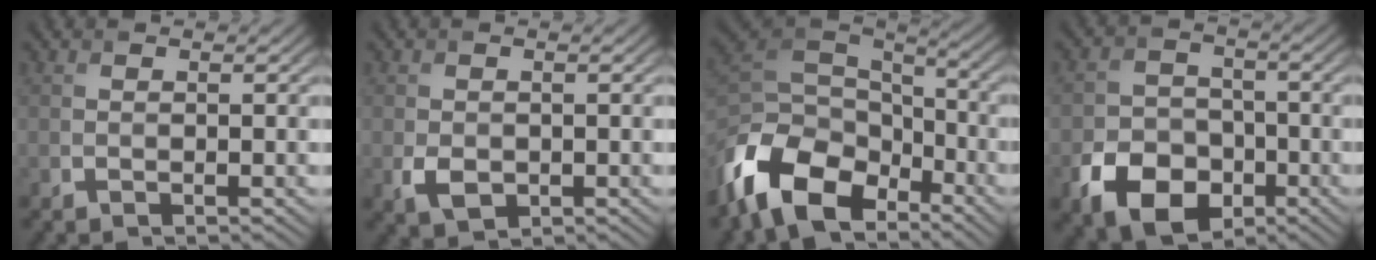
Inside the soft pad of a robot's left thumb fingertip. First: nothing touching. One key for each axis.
{"total": 2.6, "fx": -0.6, "fy": 2.0, "fz": 1.6, "tx": -0.035, "ty": -0.012, "tz": -0.009}
{"total": 15.0, "fx": -8.4, "fy": 8.7, "fz": 8.9, "tx": -0.226, "ty": -0.032, "tz": -0.162}
{"total": 8.7, "fx": -4.2, "fy": 6.2, "fz": 4.4, "tx": -0.091, "ty": -0.020, "tz": -0.081}